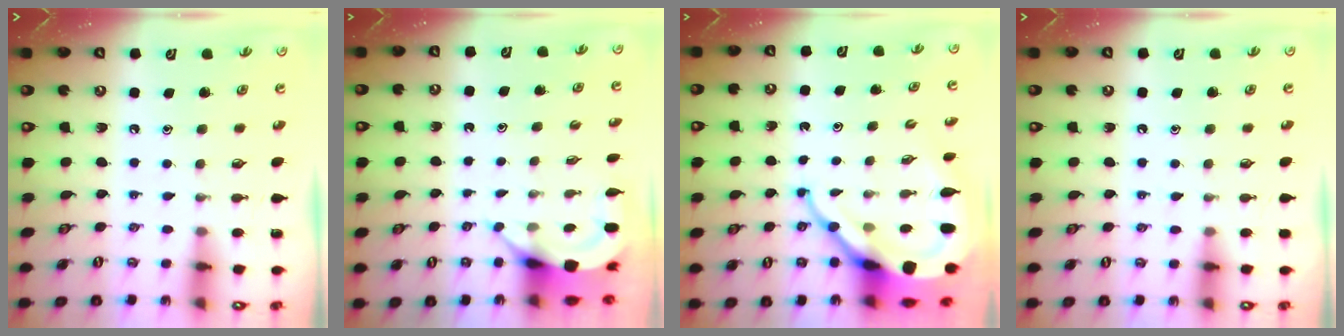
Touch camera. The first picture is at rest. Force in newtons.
{"total": 4.3, "press": 4.3, "slide": 0.2}
{"total": 12.0, "press": 11.9, "slide": 1.2}
{"total": 6.0, "press": 5.9, "slide": 0.8}